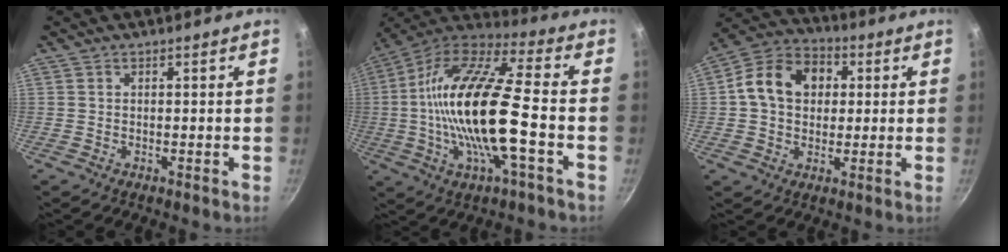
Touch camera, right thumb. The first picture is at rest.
{"total": 22.8, "force": [-3.0, 6.7, 21.6], "torque": [-0.410, 0.025, -0.070]}
{"total": 13.0, "force": [2.0, 10.2, 7.9], "torque": [-0.109, 0.023, 0.015]}